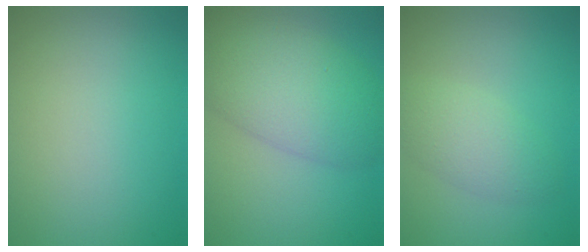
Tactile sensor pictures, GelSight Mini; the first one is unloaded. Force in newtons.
{"total": 6.8, "press": 6.8, "slide": 0.1}
{"total": 2.9, "press": 2.9, "slide": 0.1}